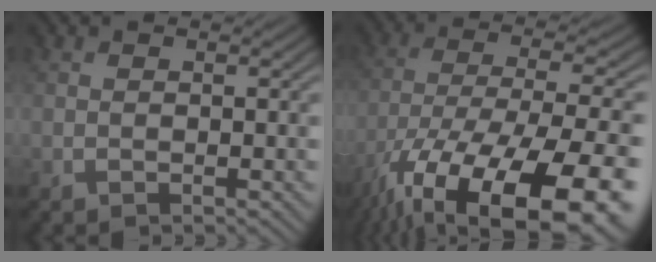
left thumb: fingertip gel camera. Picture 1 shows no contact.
{"total": 19.0, "force": [-12.0, 7.1, 12.9], "torque": [-0.216, -0.047, -0.169]}